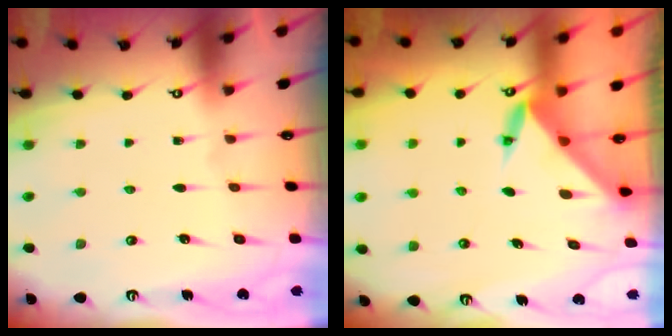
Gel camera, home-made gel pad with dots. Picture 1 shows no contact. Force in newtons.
{"total": 3.4, "press": 3.4, "slide": 0.1}